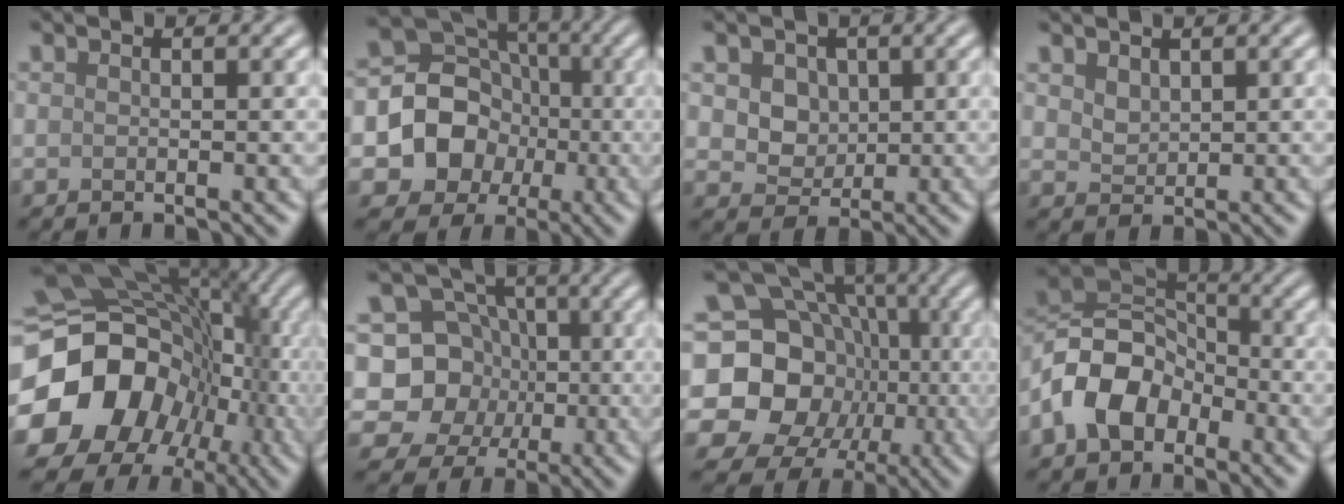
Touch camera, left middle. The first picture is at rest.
{"total": 9.2, "force": [-1.3, 8.4, 3.5], "torque": [-0.049, 0.022, -0.047]}
{"total": 5.9, "force": [2.4, 4.6, 2.8], "torque": [-0.052, 0.020, 0.031]}
{"total": 1.4, "force": [1.0, 0.9, 0.5], "torque": [-0.014, 0.000, 0.022]}
{"total": 17.5, "force": [-4.0, 14.6, 8.8], "torque": [-0.188, -0.024, -0.058]}
{"total": 8.9, "force": [0.4, 8.1, 3.7], "torque": [-0.047, 0.035, -0.033]}
{"total": 20.7, "force": [-2.0, 18.7, 8.8], "torque": [-0.165, 0.022, -0.075]}
{"total": 7.5, "force": [-3.1, 5.1, 4.5], "torque": [-0.085, 0.011, -0.075]}